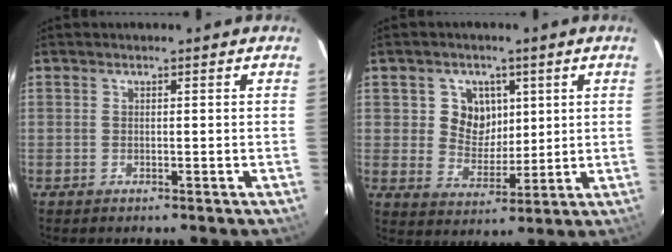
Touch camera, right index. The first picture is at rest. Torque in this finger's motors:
{"motor_torque": [0.50, 0.40, 0.12, 0.04]}